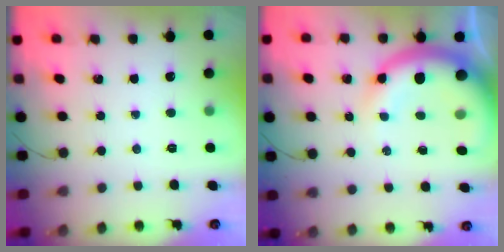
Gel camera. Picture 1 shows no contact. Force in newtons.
{"total": 12.5, "press": 12.2, "slide": 2.8}